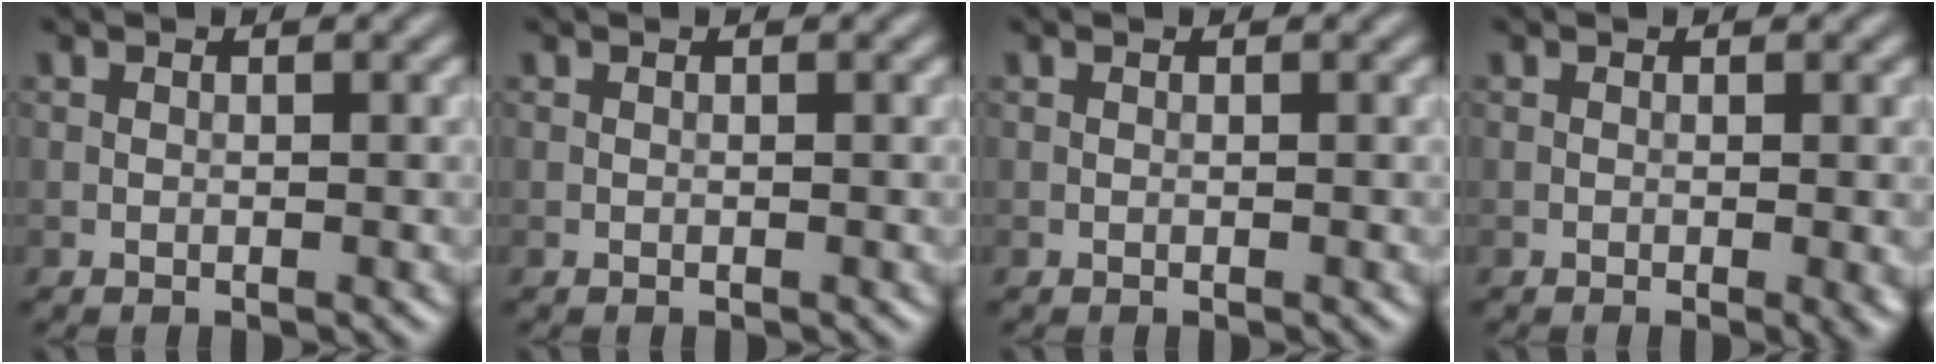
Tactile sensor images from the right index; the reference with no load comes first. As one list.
[{"total": 0.0}, {"total": 0.0}, {"total": 1.4, "force": [-0.3, 0.2, 1.4], "torque": [-0.018, -0.006, -0.004]}]